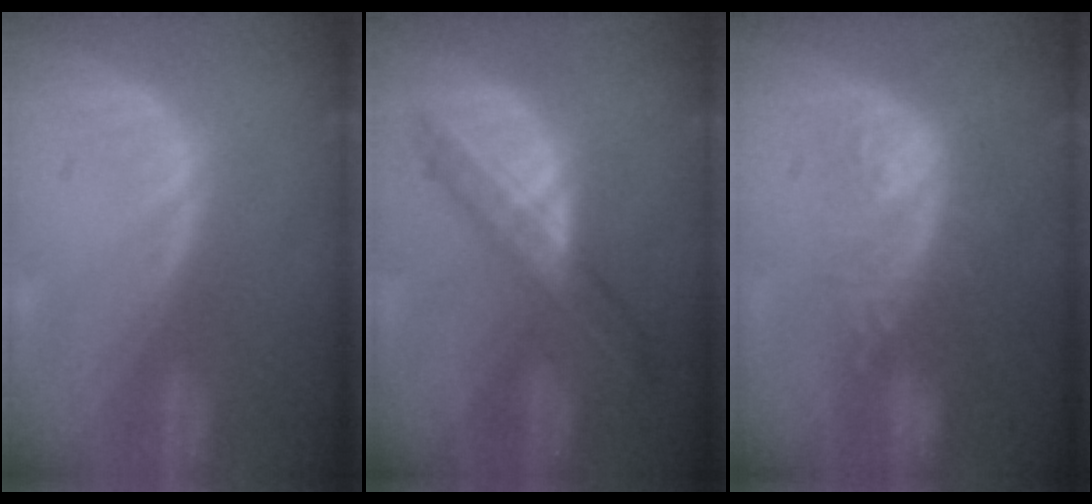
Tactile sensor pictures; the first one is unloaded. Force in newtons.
{"total": 6.5, "press": 6.3, "slide": 1.6}
{"total": 9.7, "press": 8.1, "slide": 5.3}